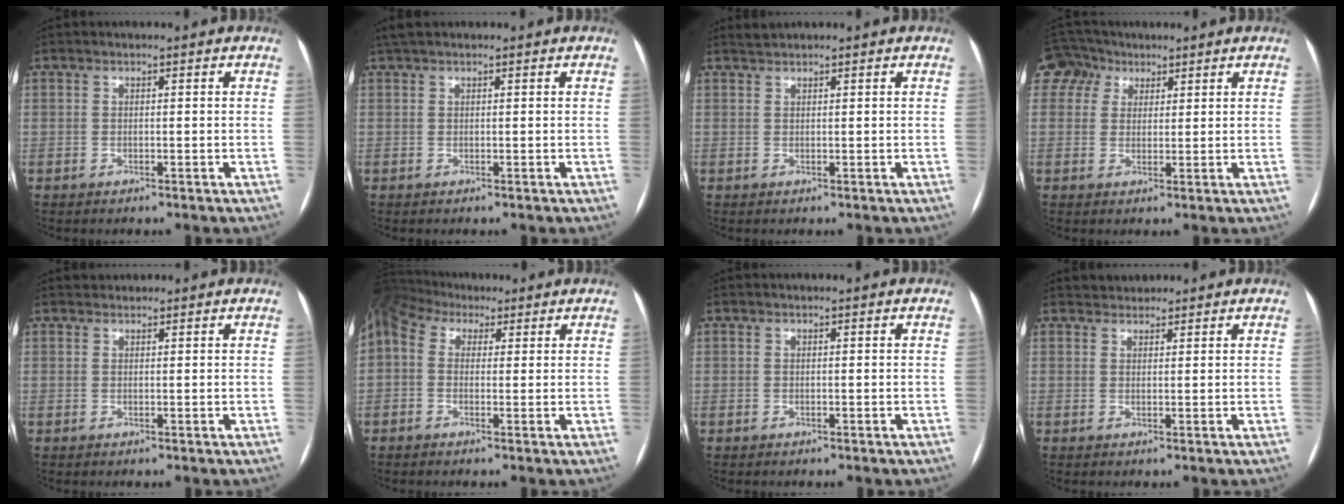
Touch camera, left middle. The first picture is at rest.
{"total": 1.7, "force": [1.4, 0.5, 0.9], "torque": [-0.021, 0.025, 0.031]}
{"total": 0.8, "force": [0.8, -0.1, -0.2], "torque": [-0.003, 0.005, 0.021]}
{"total": 5.3, "force": [2.8, 4.4, 0.7], "torque": [-0.024, 0.027, 0.057]}
{"total": 1.0, "force": [0.9, 0.4, -0.2], "torque": [0.001, 0.011, 0.018]}
{"total": 12.8, "force": [6.1, 9.1, 6.7], "torque": [-0.185, 0.080, 0.109]}
{"total": 0.0}
{"total": 1.8, "force": [1.6, 0.7, -0.4], "torque": [0.006, 0.010, 0.027]}